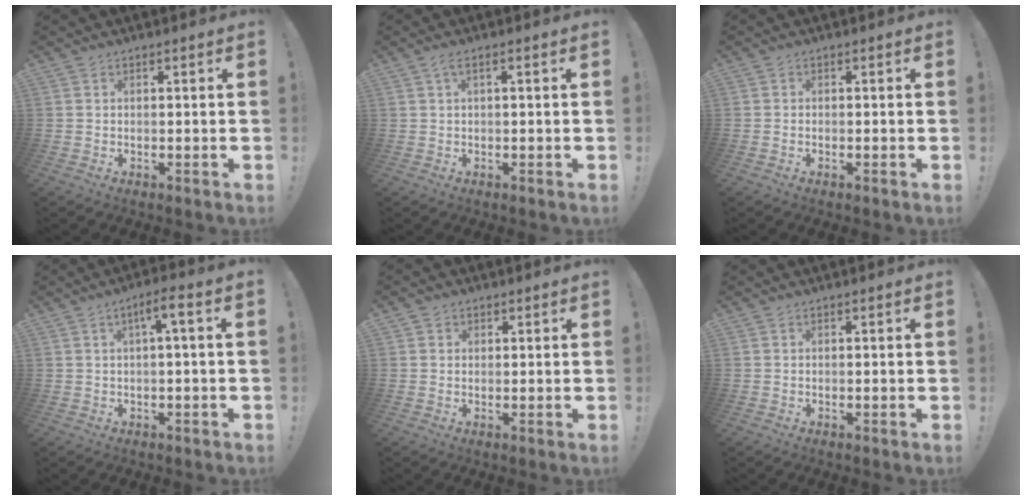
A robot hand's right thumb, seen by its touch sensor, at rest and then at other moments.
{"total": 2.1, "force": [0.2, 0.2, 2.1], "torque": [-0.044, 0.005, 0.002]}
{"total": 0.8, "force": [-0.6, 0.1, 0.5], "torque": [-0.015, 0.003, -0.009]}
{"total": 4.9, "force": [0.9, 0.1, 4.8], "torque": [-0.083, -0.002, 0.008]}
{"total": 1.5, "force": [0.5, 1.3, 0.3], "torque": [0.003, -0.003, 0.009]}
{"total": 0.0}